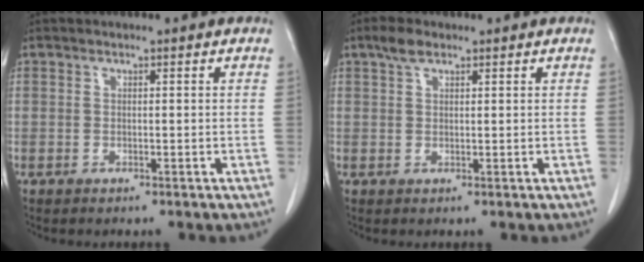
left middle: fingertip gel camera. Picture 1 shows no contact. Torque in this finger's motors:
{"motor_torque": [0.32, -0.19, -0.16, -0.04]}